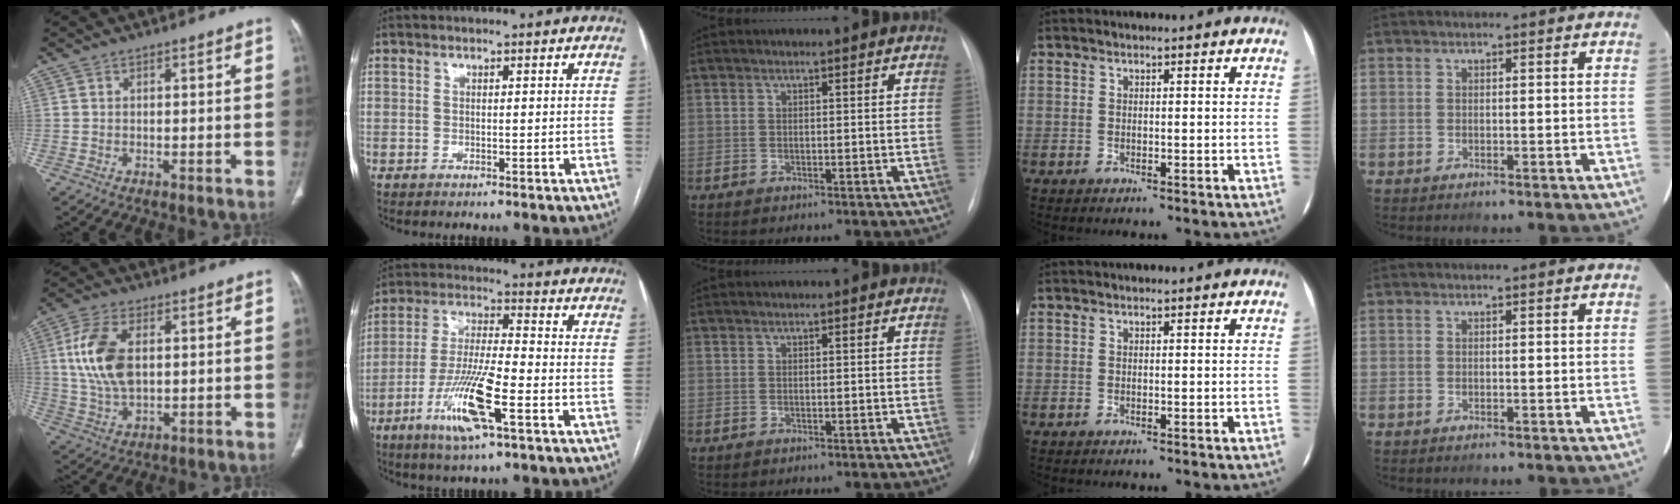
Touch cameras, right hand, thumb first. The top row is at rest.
{"thumb": {"total": 12.0, "force": [1.9, 6.7, 9.8], "torque": [-0.202, -0.001, 0.040]}, "index": {"total": 12.4, "force": [-5.4, 1.2, 11.1], "torque": [-0.224, -0.015, -0.101]}}